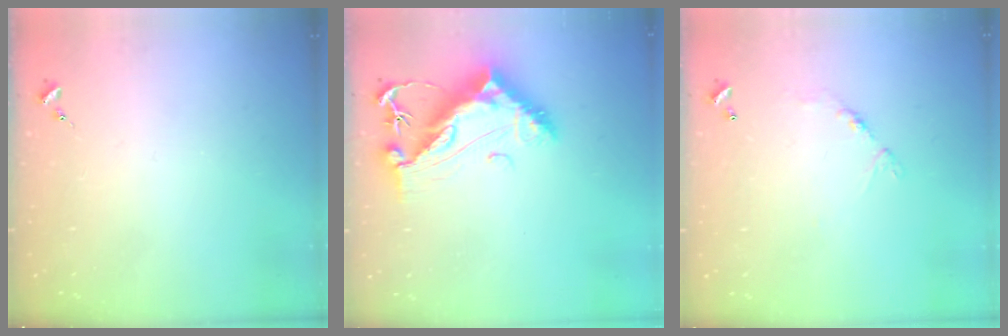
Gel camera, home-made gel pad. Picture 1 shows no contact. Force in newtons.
{"total": 13.5, "press": 13.4, "slide": 1.3}
{"total": 5.9, "press": 5.9, "slide": 0.4}